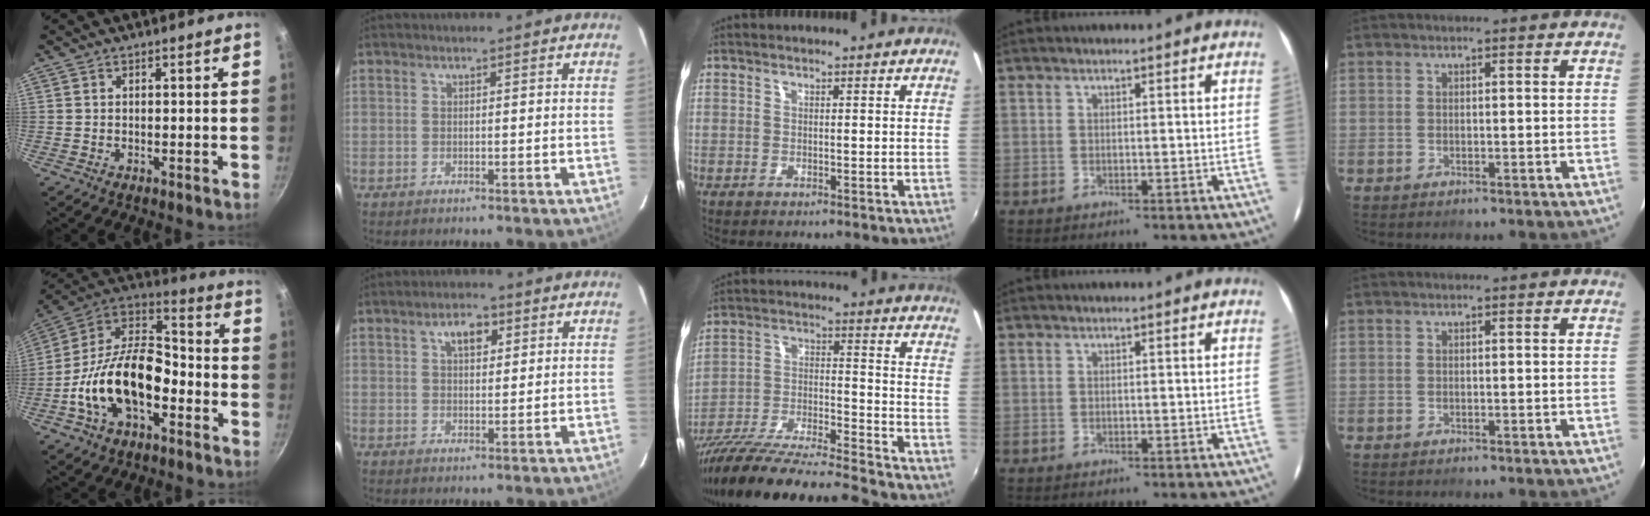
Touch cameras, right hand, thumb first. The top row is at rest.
{"thumb": {"total": 20.3, "force": [-6.5, 11.6, 15.4], "torque": [-0.252, 0.061, -0.134]}, "index": {"total": 4.1, "force": [1.8, 2.2, 2.9], "torque": [-0.047, 0.012, 0.031]}, "middle": {"total": 20.4, "force": [-17.3, 1.4, 10.8], "torque": [-0.188, -0.037, -0.289]}}